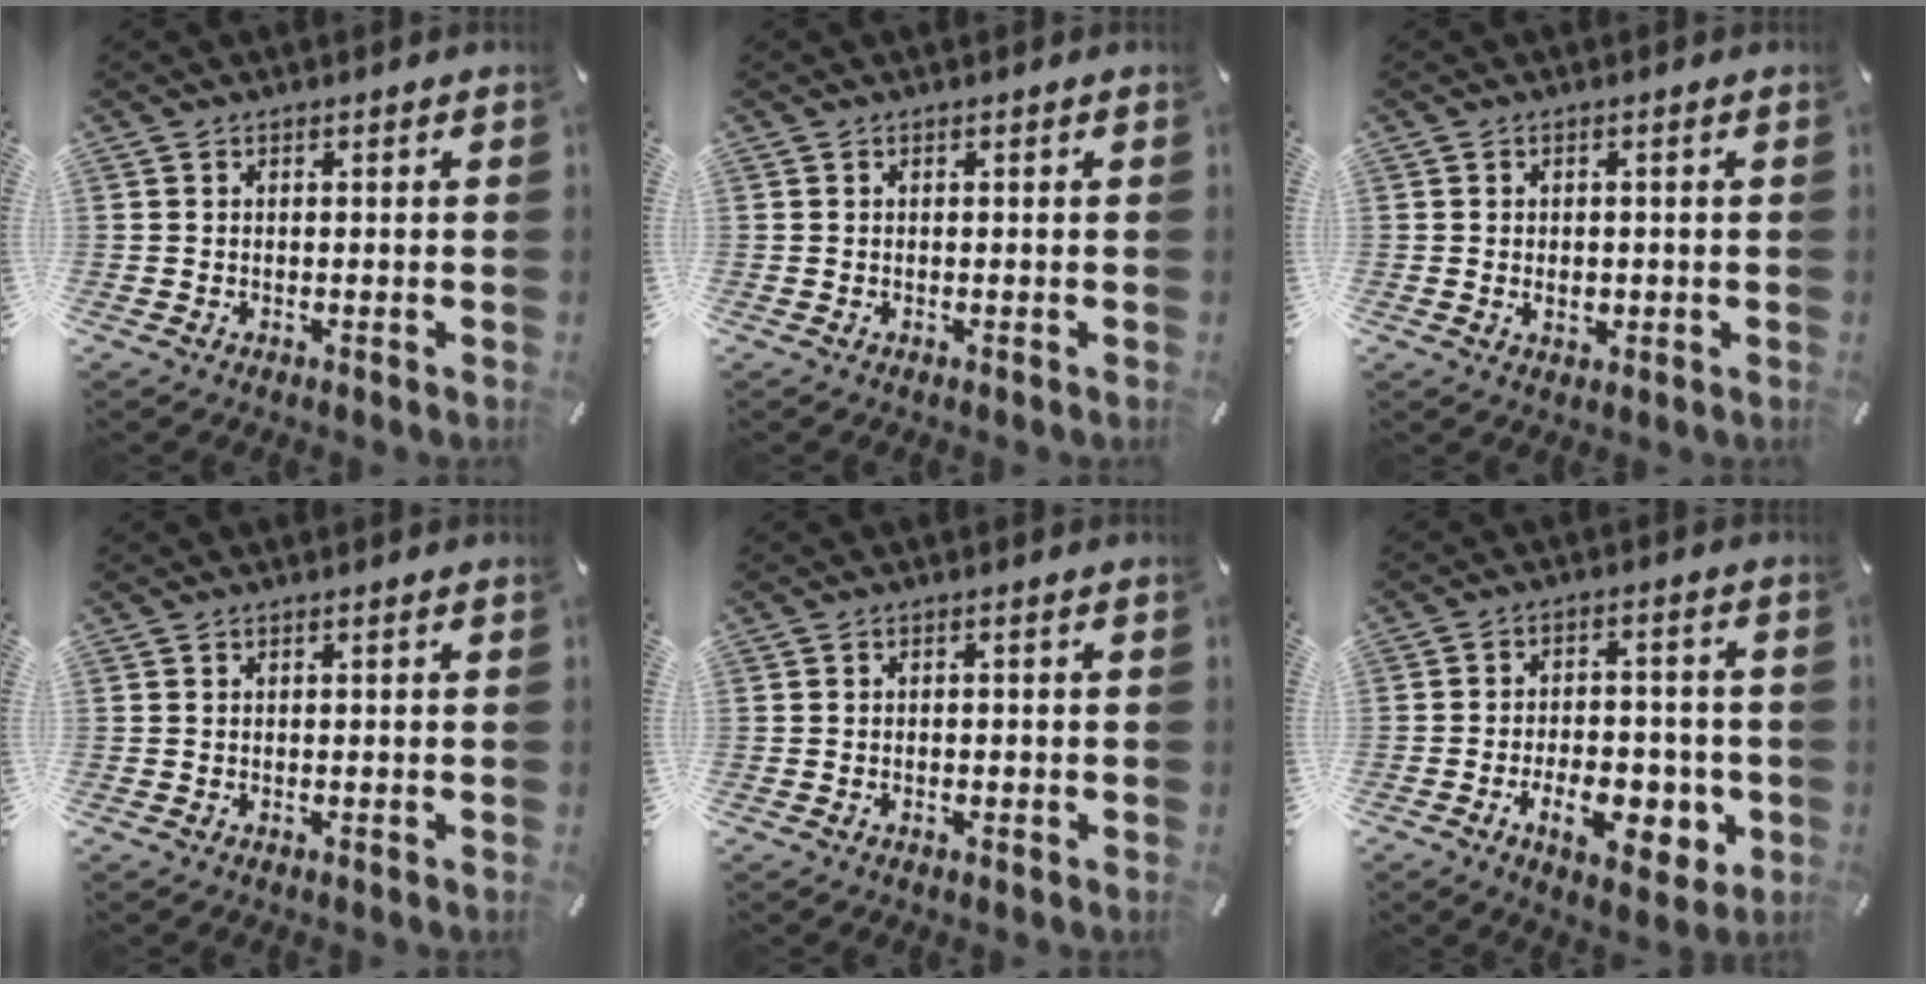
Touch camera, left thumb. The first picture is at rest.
{"total": 0.0}
{"total": 2.0, "force": [-0.2, 1.5, 1.3], "torque": [-0.018, 0.001, -0.005]}
{"total": 0.0}
{"total": 0.9, "force": [-0.3, 0.4, 0.8], "torque": [-0.014, -0.001, -0.006]}
{"total": 12.9, "force": [-4.3, 6.9, 10.0], "torque": [-0.144, 0.009, -0.068]}